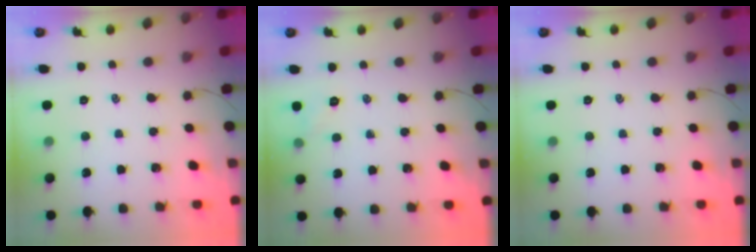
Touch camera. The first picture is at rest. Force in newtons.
{"total": 3.6, "press": 3.4, "slide": 1.1}
{"total": 0.0}